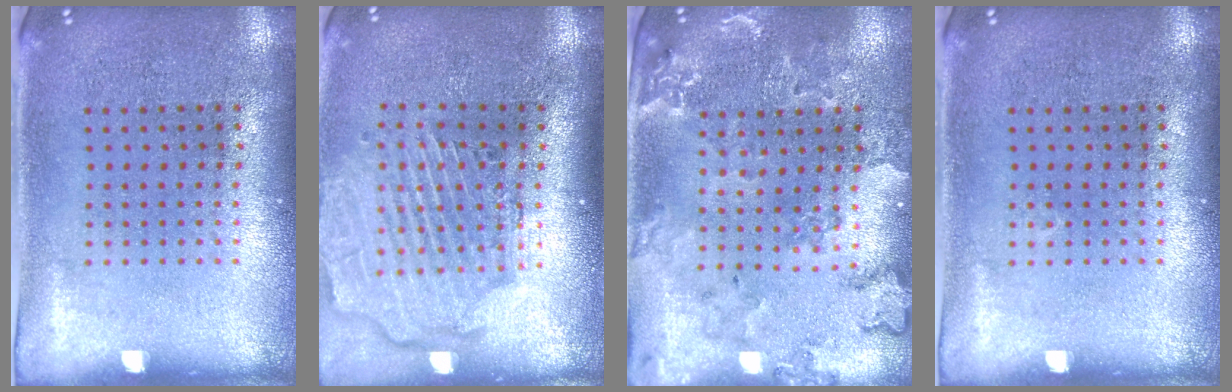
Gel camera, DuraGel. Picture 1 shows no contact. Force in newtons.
{"total": 2.7, "press": 2.2, "slide": 1.5}
{"total": 0.9, "press": 0.9, "slide": 0.2}
{"total": 0.0}